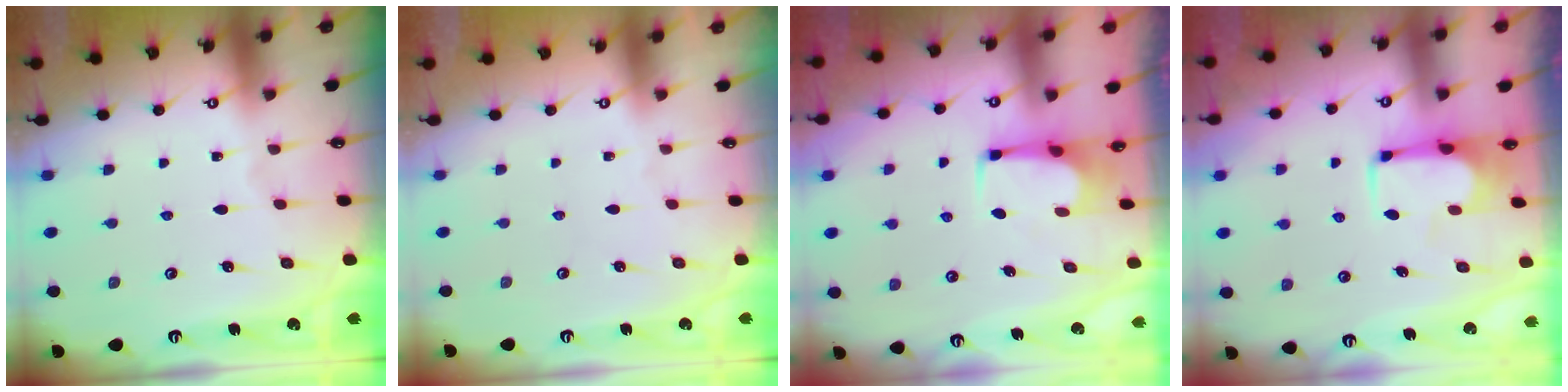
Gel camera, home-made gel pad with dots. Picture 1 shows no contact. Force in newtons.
{"total": 1.5, "press": 1.4, "slide": 0.6}
{"total": 2.5, "press": 2.4, "slide": 0.4}
{"total": 3.3, "press": 3.3, "slide": 0.4}